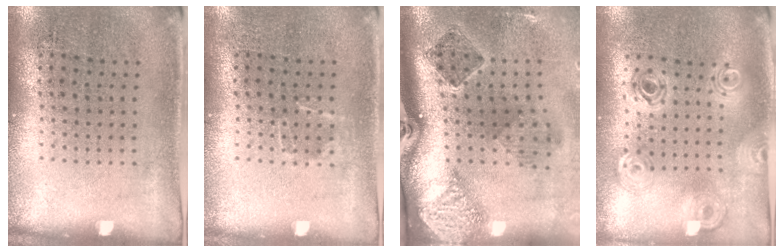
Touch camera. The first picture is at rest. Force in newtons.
{"total": 0.7, "press": 0.6, "slide": 0.3}
{"total": 2.8, "press": 1.9, "slide": 2.1}
{"total": 1.0, "press": 1.0, "slide": 0.2}